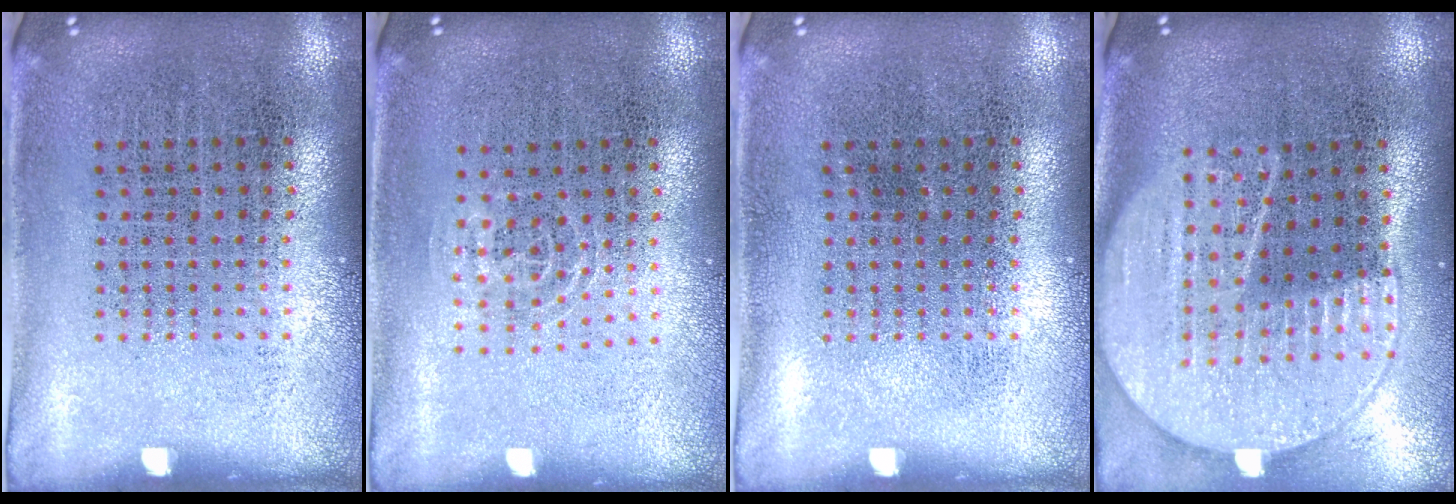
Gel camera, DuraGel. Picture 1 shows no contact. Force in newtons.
{"total": 1.0, "press": 0.5, "slide": 0.8}
{"total": 0.0}
{"total": 2.1, "press": 1.9, "slide": 0.9}